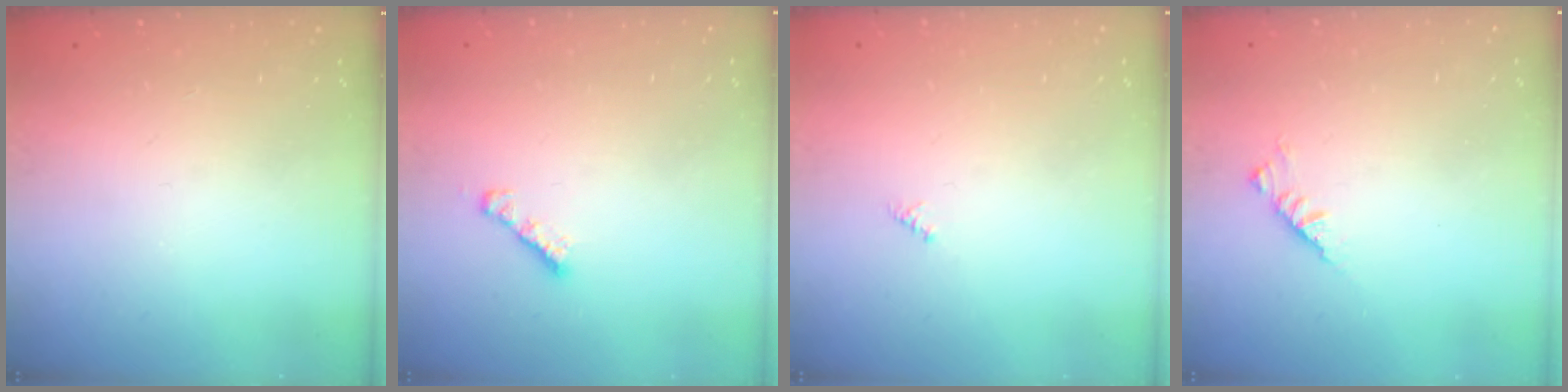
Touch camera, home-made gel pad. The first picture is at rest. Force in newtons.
{"total": 2.3, "press": 2.3, "slide": 0.4}
{"total": 0.0}
{"total": 2.9, "press": 2.8, "slide": 0.7}